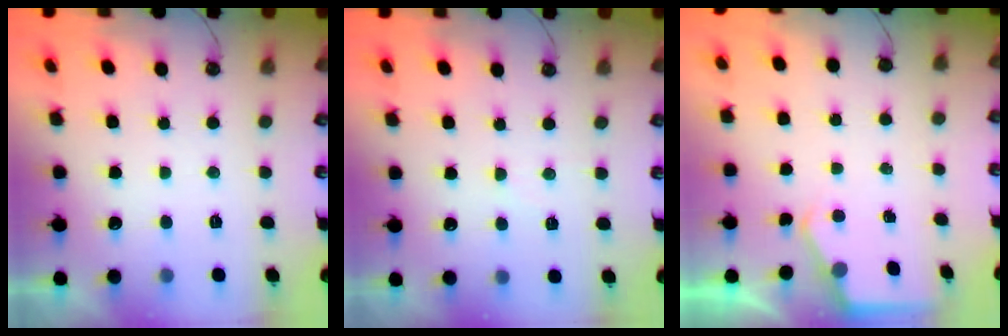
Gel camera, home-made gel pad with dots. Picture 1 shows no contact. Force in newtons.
{"total": 3.7, "press": 3.6, "slide": 0.6}
{"total": 2.8, "press": 2.8, "slide": 0.4}